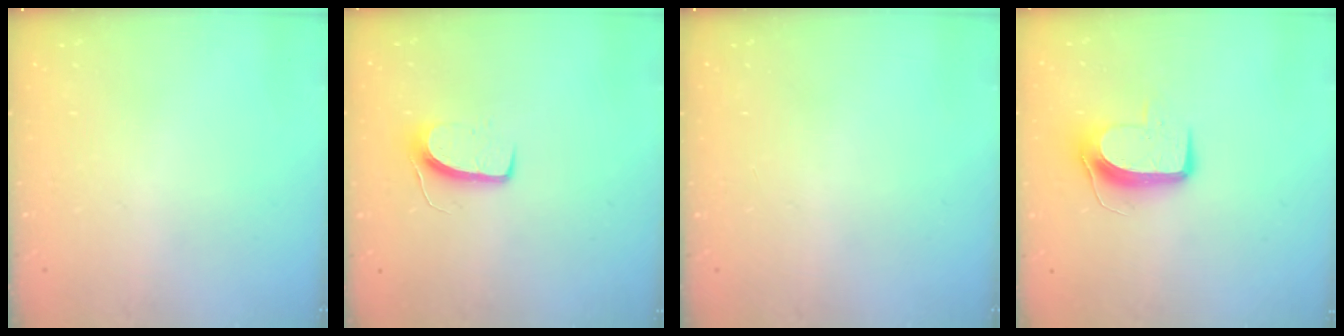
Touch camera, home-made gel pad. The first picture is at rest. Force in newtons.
{"total": 6.7, "press": 6.7, "slide": 0.5}
{"total": 0.0}
{"total": 9.1, "press": 9.1, "slide": 0.1}